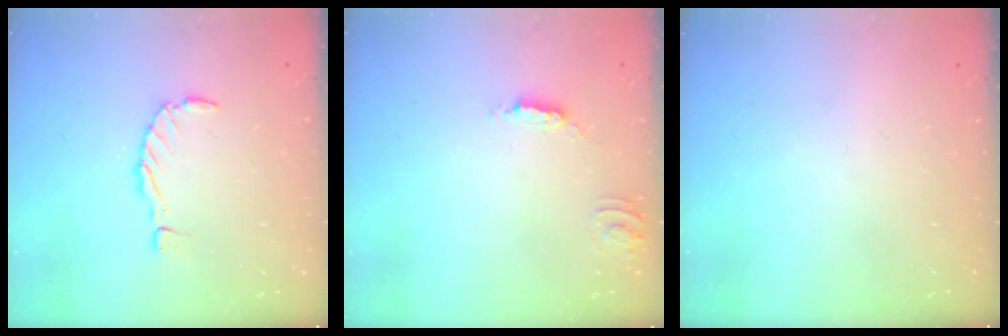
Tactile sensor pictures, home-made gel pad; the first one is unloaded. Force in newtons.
{"total": 2.2, "press": 2.2, "slide": 0.1}
{"total": 0.0}